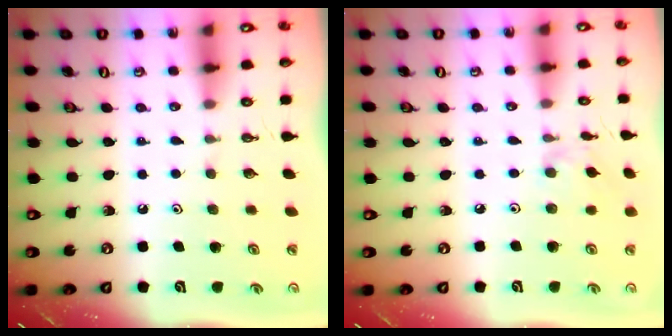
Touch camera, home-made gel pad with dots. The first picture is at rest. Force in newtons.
{"total": 3.0, "press": 2.9, "slide": 0.5}